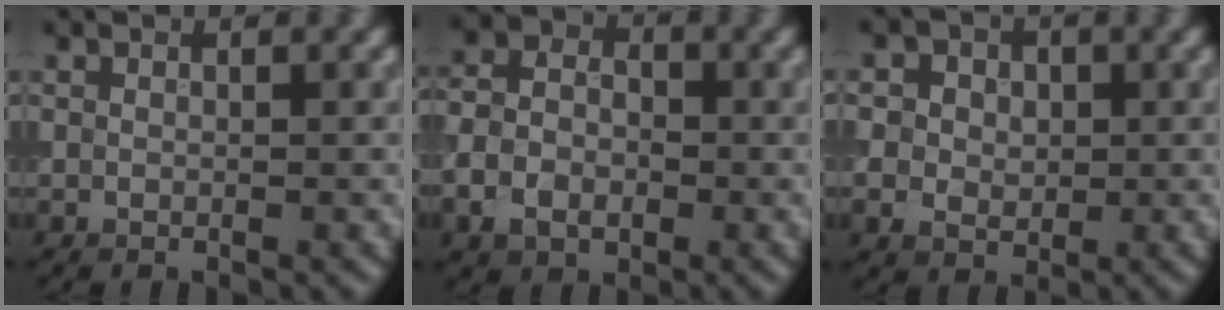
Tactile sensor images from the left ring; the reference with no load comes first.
{"total": 4.9, "force": [-1.7, 3.7, 2.6], "torque": [-0.052, -0.004, -0.041]}
{"total": 6.6, "force": [1.5, 5.6, 3.2], "torque": [-0.056, 0.029, -0.004]}